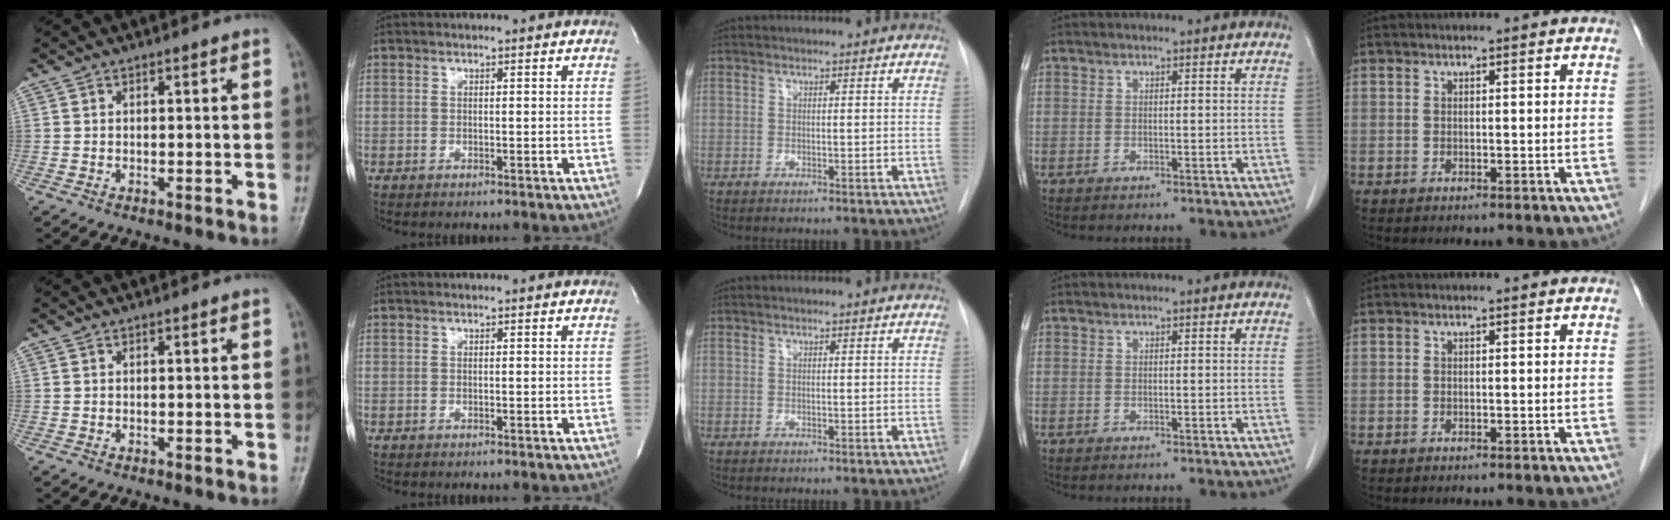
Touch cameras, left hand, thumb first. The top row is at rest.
{}